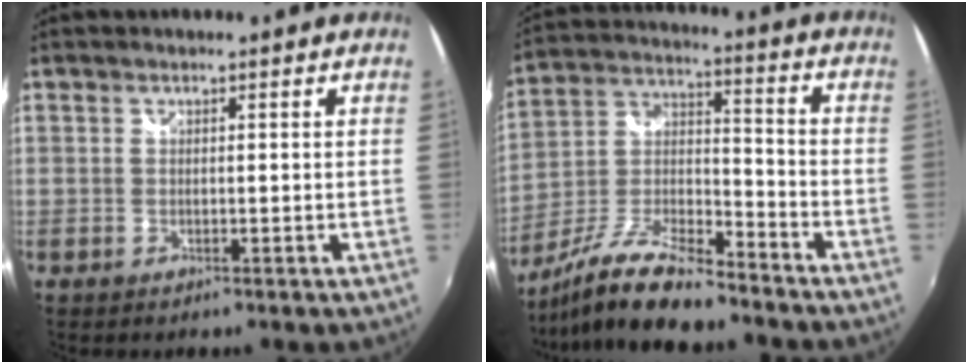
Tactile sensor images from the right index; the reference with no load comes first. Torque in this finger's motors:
{"motor_torque": [0.00, -0.37, 0.20, 0.02]}